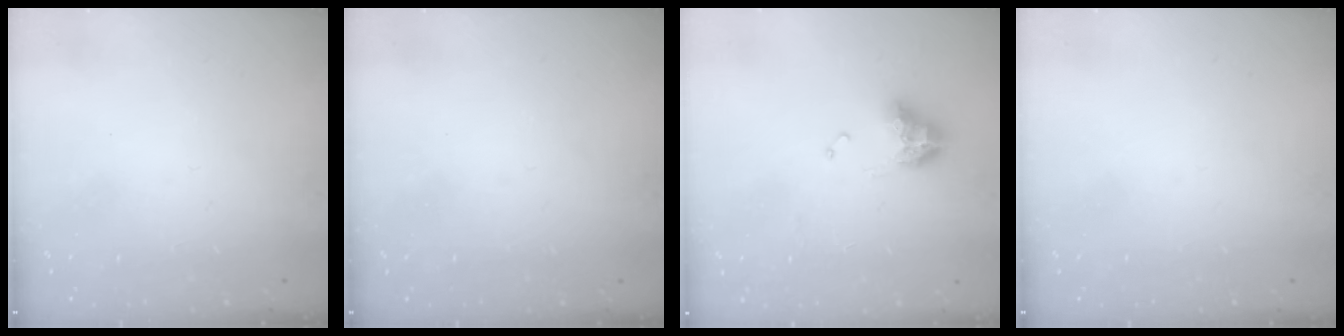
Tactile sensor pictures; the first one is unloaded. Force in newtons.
{"total": 0.7, "press": 0.6, "slide": 0.4}
{"total": 9.1, "press": 9.0, "slide": 1.0}
{"total": 0.0}